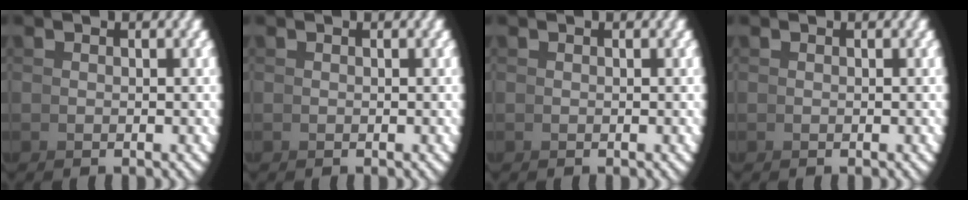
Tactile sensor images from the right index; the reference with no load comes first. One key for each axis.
{"total": 0.0}
{"total": 0.0}
{"total": 0.0}